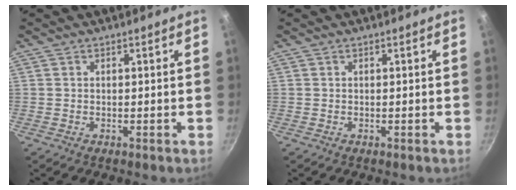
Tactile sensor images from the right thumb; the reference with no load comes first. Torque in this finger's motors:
{"motor_torque": [-0.20, 0.11, 0.02, 0.01, 0.01]}